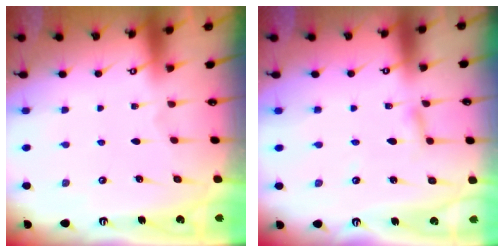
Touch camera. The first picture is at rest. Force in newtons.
{"total": 2.7, "press": 2.7, "slide": 0.3}